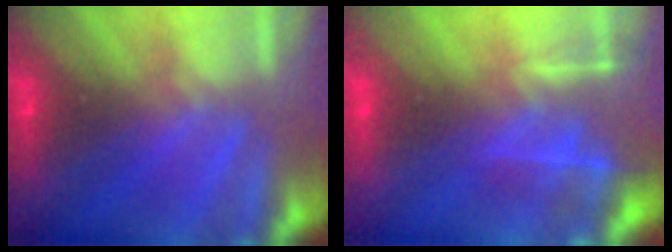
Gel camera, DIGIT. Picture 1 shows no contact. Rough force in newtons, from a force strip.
{"total": 4.6}